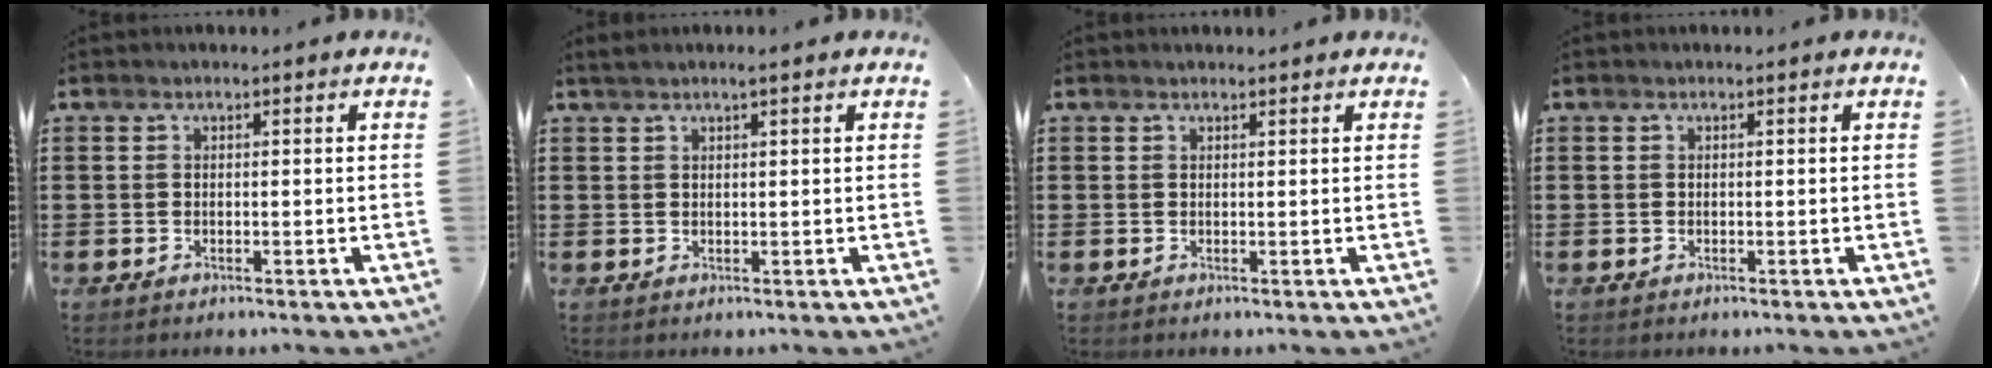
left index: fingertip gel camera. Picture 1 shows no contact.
{"total": 1.4, "force": [0.9, -0.1, 1.1], "torque": [-0.023, 0.000, 0.017]}
{"total": 0.6, "force": [0.5, 0.2, -0.1], "torque": [-0.001, 0.002, 0.011]}
{"total": 0.0}